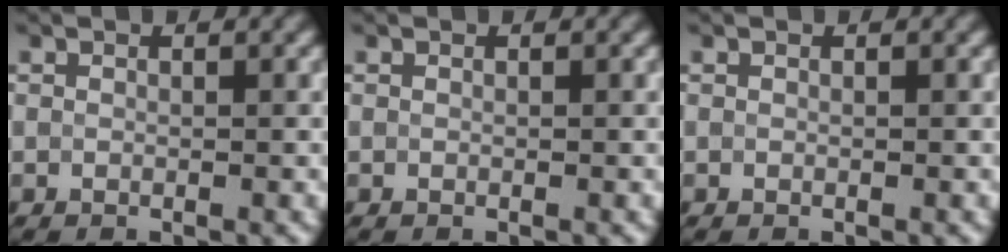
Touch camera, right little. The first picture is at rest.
{"total": 0.0}
{"total": 0.0}